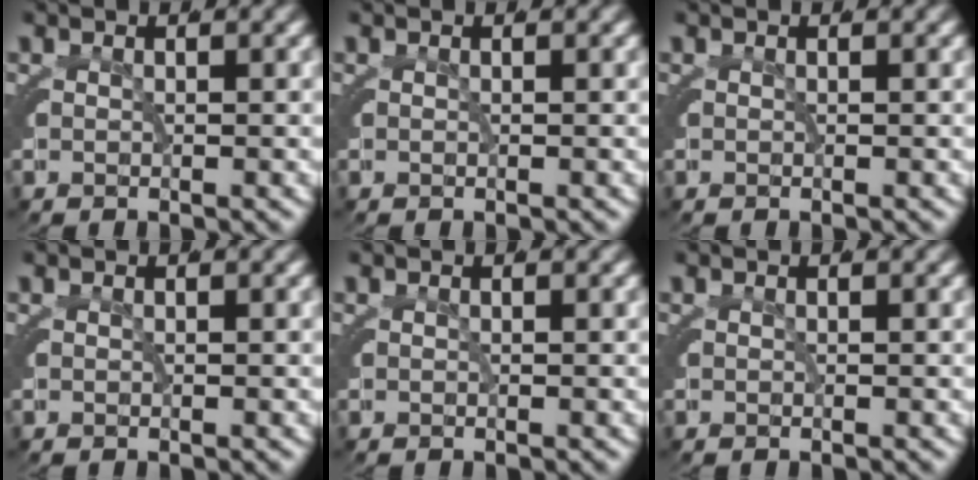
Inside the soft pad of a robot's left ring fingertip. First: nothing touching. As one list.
[{"total": 0.0}, {"total": 0.0}, {"total": 0.0}, {"total": 0.0}, {"total": 0.0}]